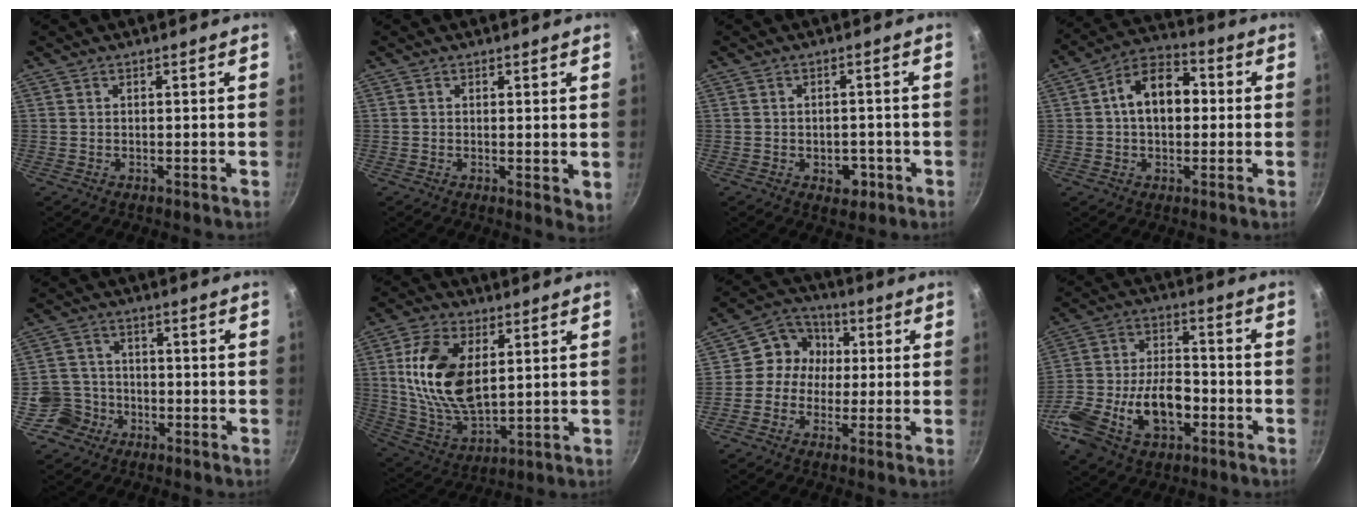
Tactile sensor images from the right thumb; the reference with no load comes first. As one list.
[{"total": 3.0, "force": [0.5, 1.1, 2.8], "torque": [-0.032, -0.009, 0.005]}, {"total": 4.5, "force": [-1.7, 3.1, 2.7], "torque": [-0.022, 0.007, -0.017]}, {"total": 12.0, "force": [1.1, 8.0, 8.8], "torque": [-0.102, 0.031, 0.001]}, {"total": 5.8, "force": [-2.8, 5.0, 0.3], "torque": [0.025, 0.038, -0.056]}, {"total": 16.7, "force": [3.6, 9.5, 13.2], "torque": [-0.241, -0.014, 0.077]}, {"total": 8.4, "force": [0.1, 7.7, 3.2], "torque": [-0.016, 0.024, -0.022]}, {"total": 17.5, "force": [-6.3, 10.3, 12.6], "torque": [-0.228, 0.040, -0.116]}]